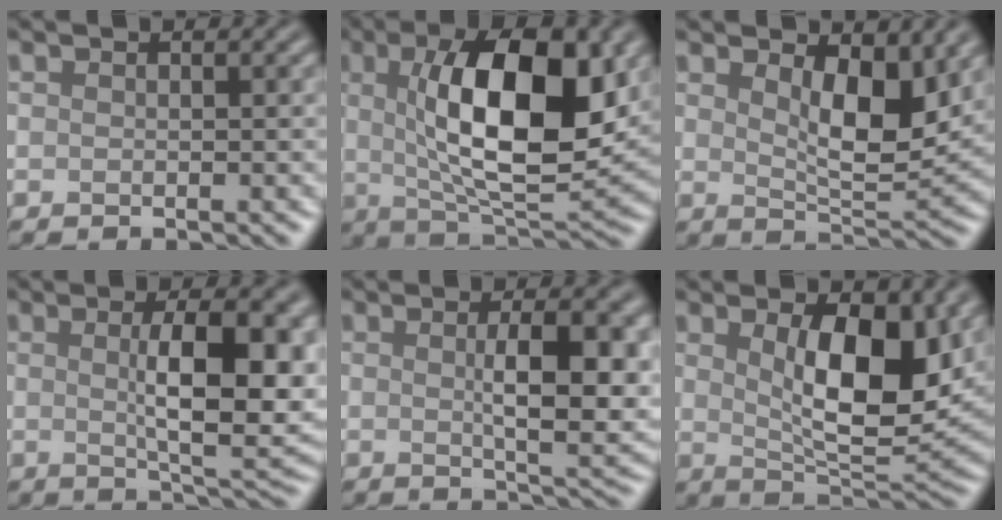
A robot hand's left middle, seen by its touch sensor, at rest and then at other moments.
{"total": 11.8, "force": [2.2, 4.2, 10.9], "torque": [-0.169, 0.003, 0.038]}
{"total": 5.7, "force": [2.3, 2.0, 4.9], "torque": [-0.077, -0.009, 0.040]}
{"total": 9.0, "force": [0.9, 2.5, 8.6], "torque": [-0.116, -0.001, 0.018]}
{"total": 7.0, "force": [0.5, 1.8, 6.7], "torque": [-0.095, -0.001, 0.013]}
{"total": 8.9, "force": [2.0, 3.3, 8.0], "torque": [-0.128, -0.007, 0.037]}